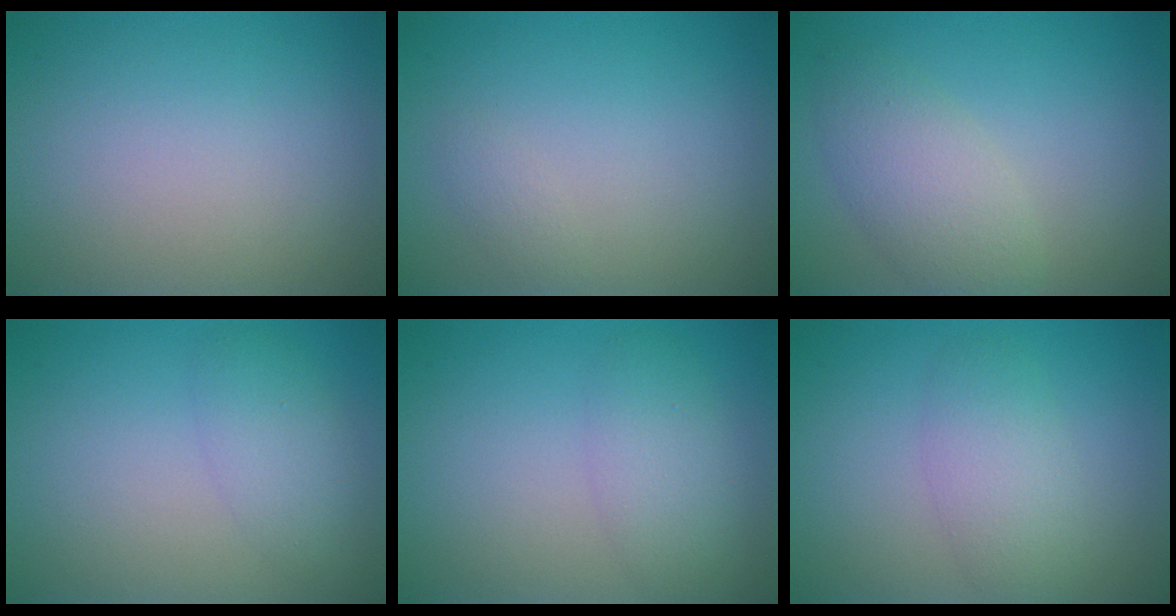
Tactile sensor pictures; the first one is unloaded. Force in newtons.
{"total": 0.8, "press": 0.8, "slide": 0.0}
{"total": 3.9, "press": 3.9, "slide": 0.2}
{"total": 2.7, "press": 2.7, "slide": 0.1}
{"total": 3.0, "press": 3.0, "slide": 0.1}
{"total": 3.2, "press": 3.2, "slide": 0.1}